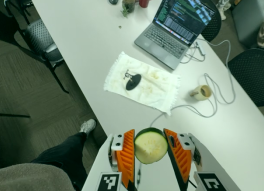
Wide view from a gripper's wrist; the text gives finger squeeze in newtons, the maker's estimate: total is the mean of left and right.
{"total": 8.6, "left": 8.4, "right": 8.7}